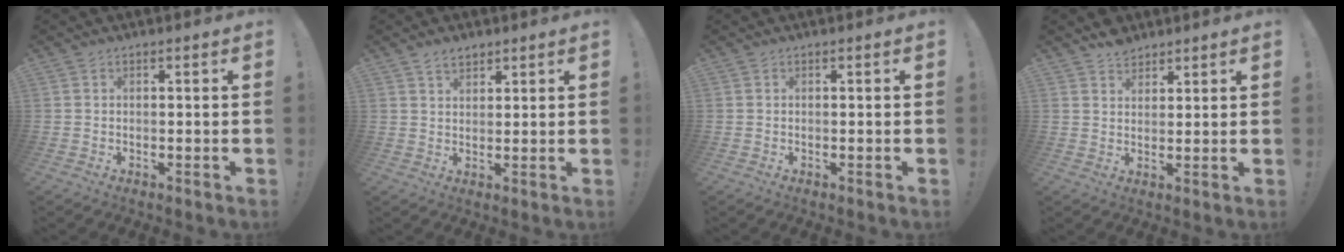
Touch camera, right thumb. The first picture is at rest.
{"total": 3.6, "force": [2.7, 2.0, 1.2], "torque": [-0.007, -0.016, 0.048]}
{"total": 0.0}
{"total": 4.1, "force": [3.5, 2.2, 0.6], "torque": [-0.005, -0.020, 0.064]}